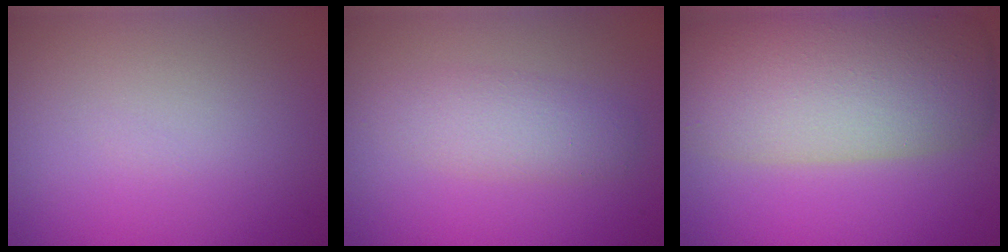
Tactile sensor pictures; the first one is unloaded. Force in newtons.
{"total": 2.7, "press": 2.7, "slide": 0.2}
{"total": 9.7, "press": 9.7, "slide": 0.6}